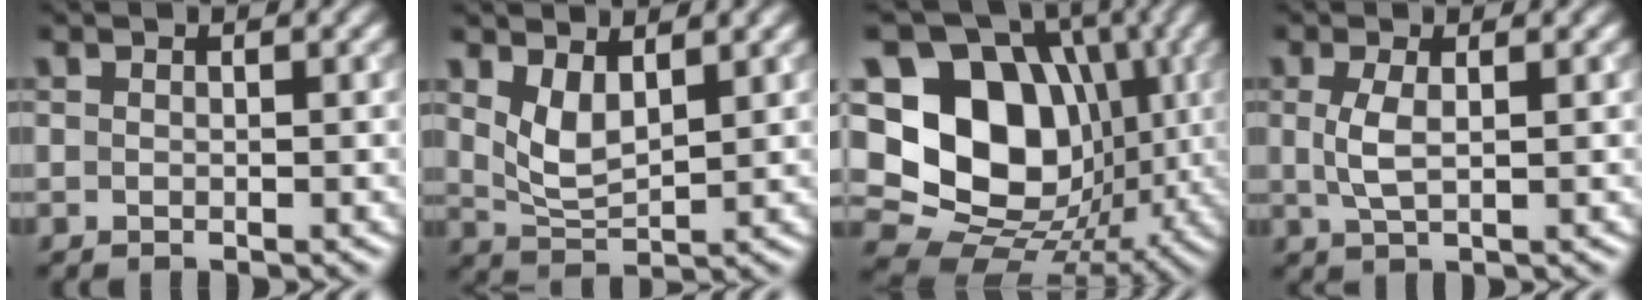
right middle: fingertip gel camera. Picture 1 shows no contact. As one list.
[{"total": 3.2, "force": [1.6, 1.3, 2.4], "torque": [-0.056, -0.007, 0.038]}, {"total": 16.7, "force": [1.6, 13.4, 9.8], "torque": [-0.174, 0.012, 0.019]}, {"total": 2.2, "force": [0.3, 0.6, 2.1], "torque": [-0.050, 0.001, 0.006]}]